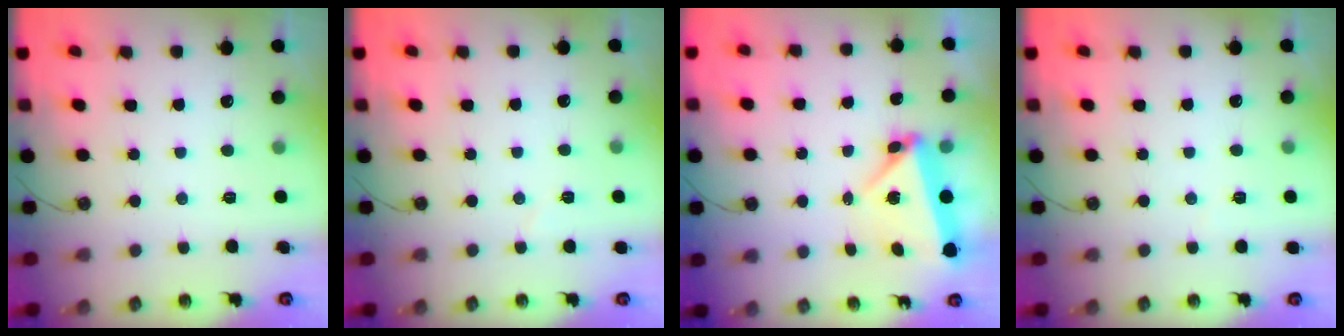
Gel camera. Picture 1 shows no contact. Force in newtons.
{"total": 3.8, "press": 2.7, "slide": 2.7}
{"total": 6.1, "press": 5.7, "slide": 2.1}
{"total": 1.8, "press": 1.7, "slide": 0.6}